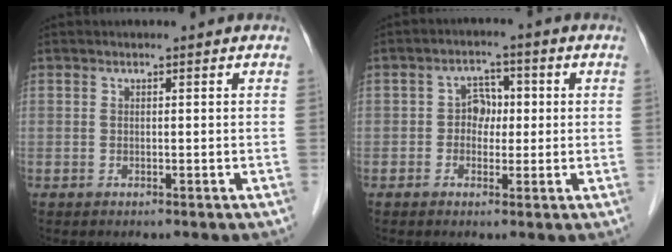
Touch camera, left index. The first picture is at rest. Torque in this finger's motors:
{"motor_torque": [-0.05, 0.03, 0.05, 0.01]}